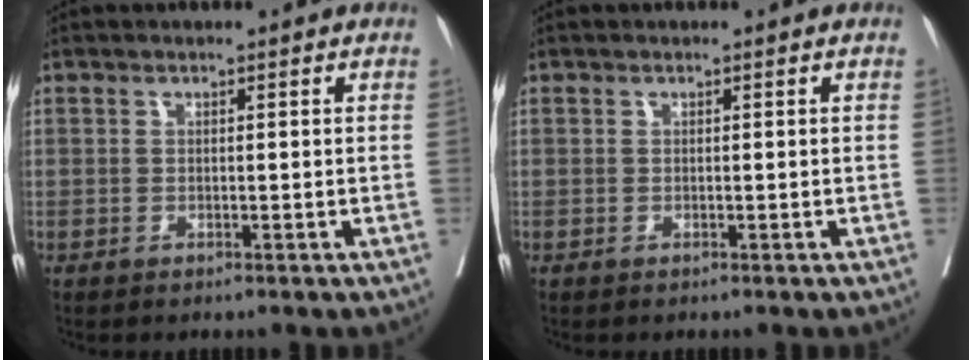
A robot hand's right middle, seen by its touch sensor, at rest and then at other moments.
{"total": 0.0}